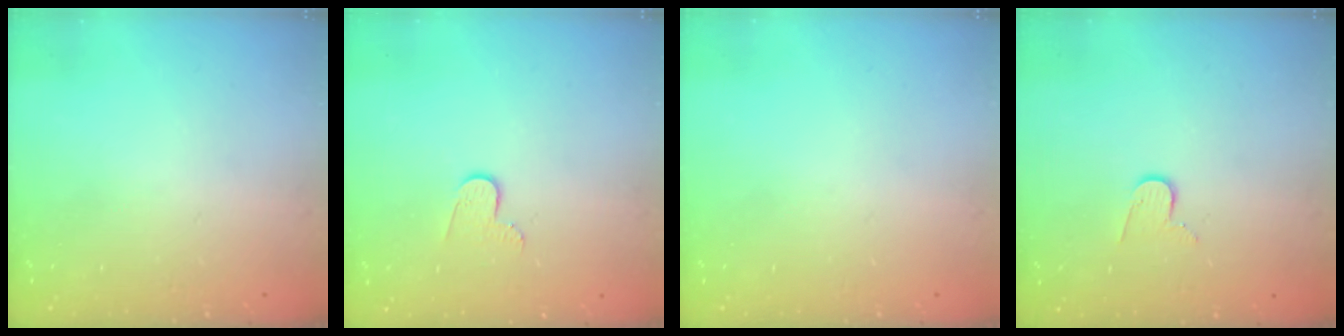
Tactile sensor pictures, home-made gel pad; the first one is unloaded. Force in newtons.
{"total": 5.5, "press": 5.5, "slide": 0.5}
{"total": 0.0}
{"total": 6.5, "press": 6.5, "slide": 0.6}